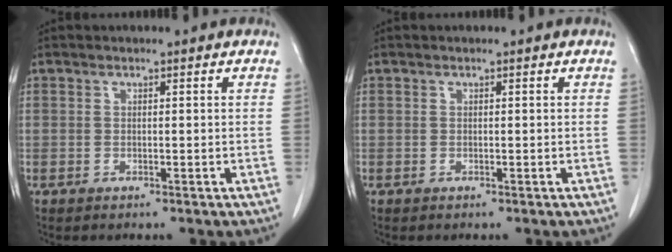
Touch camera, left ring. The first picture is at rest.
{"total": 0.0}